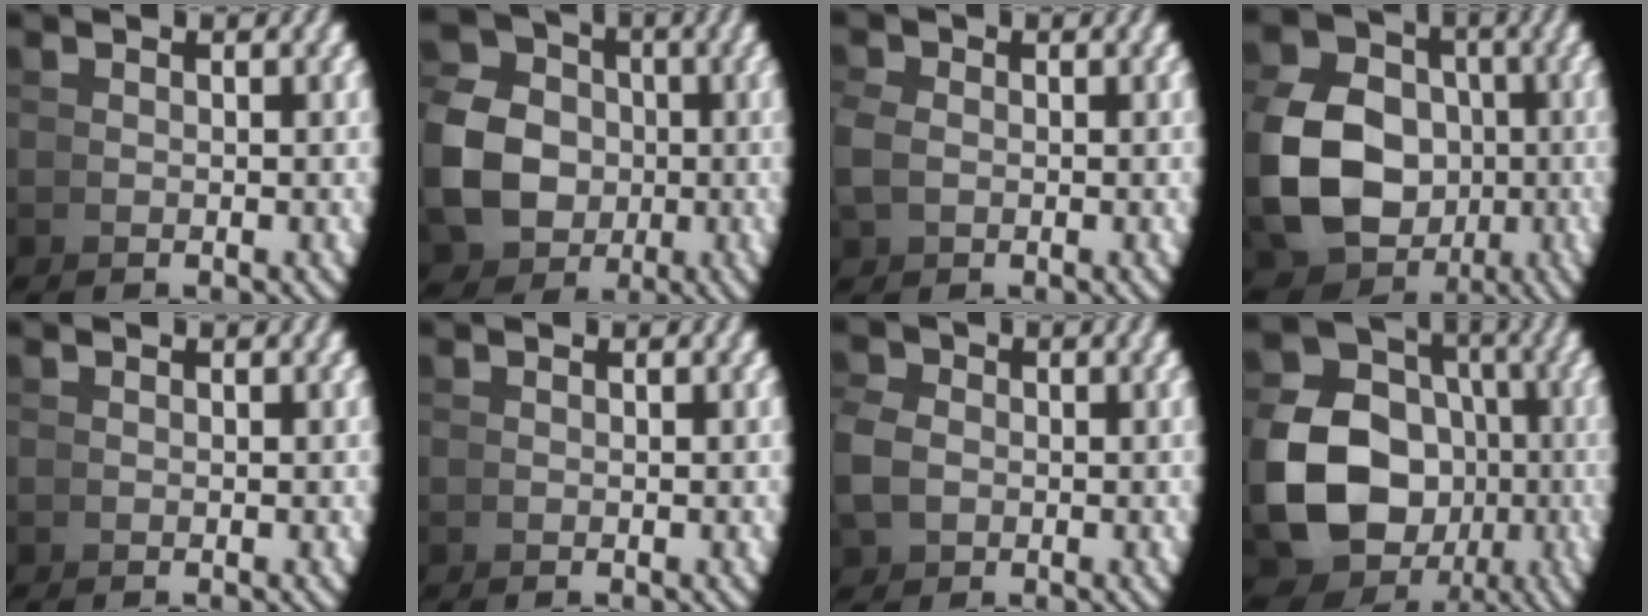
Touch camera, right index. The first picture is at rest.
{"total": 12.0, "force": [-1.0, 10.9, 5.0], "torque": [-0.113, -0.045, -0.012]}
{"total": 0.7, "force": [0.2, 0.5, 0.5], "torque": [-0.009, -0.002, 0.007]}
{"total": 12.5, "force": [-1.7, 10.8, 6.2], "torque": [-0.137, -0.056, -0.011]}
{"total": 0.0}
{"total": 0.0}
{"total": 1.9, "force": [-0.1, 1.7, 0.9], "torque": [-0.019, -0.006, 0.006]}
{"total": 16.5, "force": [-1.2, 14.2, 8.3], "torque": [-0.185, -0.058, -0.015]}